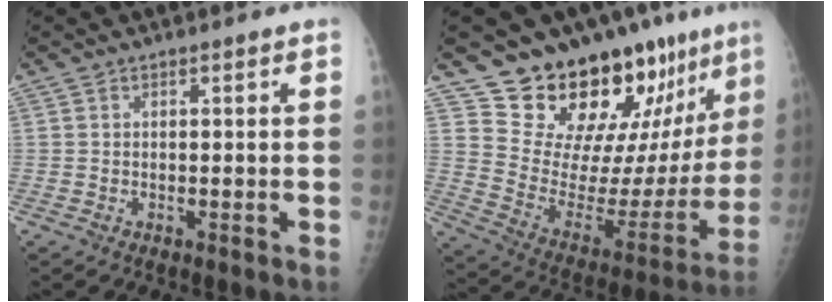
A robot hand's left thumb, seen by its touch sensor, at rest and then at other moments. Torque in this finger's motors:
{"motor_torque": [1.90, 1.88, -0.34, -0.50, 0.03]}